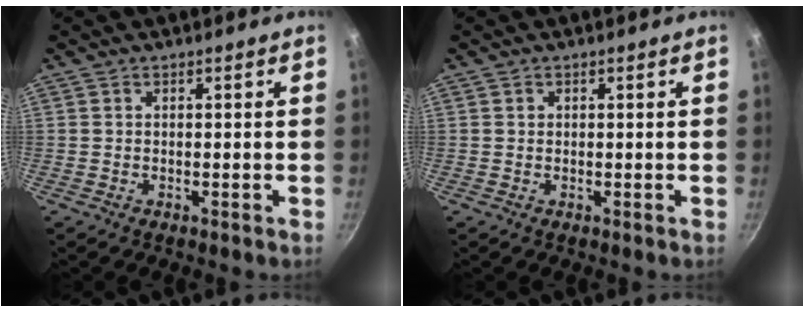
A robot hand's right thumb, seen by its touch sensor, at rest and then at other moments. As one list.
[{"total": 0.6, "force": [0.2, 0.5, 0.1], "torque": [0.001, 0.003, 0.003]}]